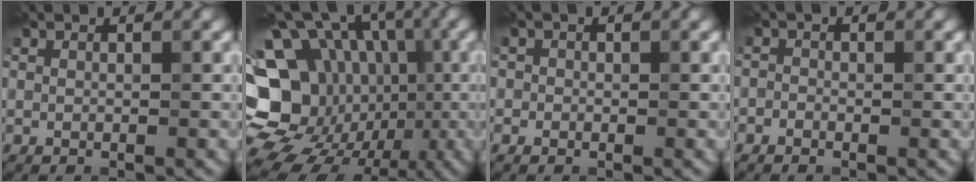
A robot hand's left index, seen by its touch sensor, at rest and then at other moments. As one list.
[{"total": 18.9, "force": [-3.9, 15.4, 10.3], "torque": [-0.170, 0.023, -0.077]}, {"total": 0.5, "force": [-0.4, 0.3, -0.2], "torque": [0.007, -0.001, -0.006]}, {"total": 0.9, "force": [-0.9, 0.1, -0.2], "torque": [0.008, -0.003, -0.017]}]